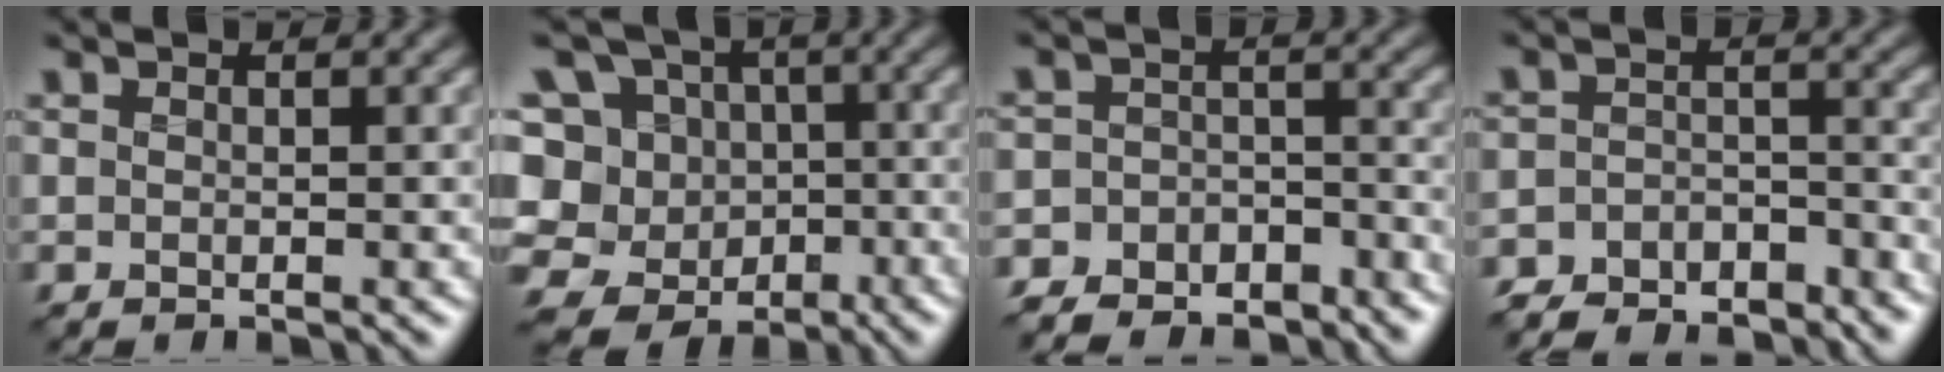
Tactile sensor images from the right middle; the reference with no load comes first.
{"total": 13.4, "force": [-3.2, 12.3, 4.5], "torque": [-0.119, 0.031, -0.068]}
{"total": 9.0, "force": [-7.8, 4.2, 1.1], "torque": [-0.012, 0.001, -0.114]}
{"total": 7.9, "force": [-7.2, 2.8, 1.6], "torque": [-0.034, -0.006, -0.114]}